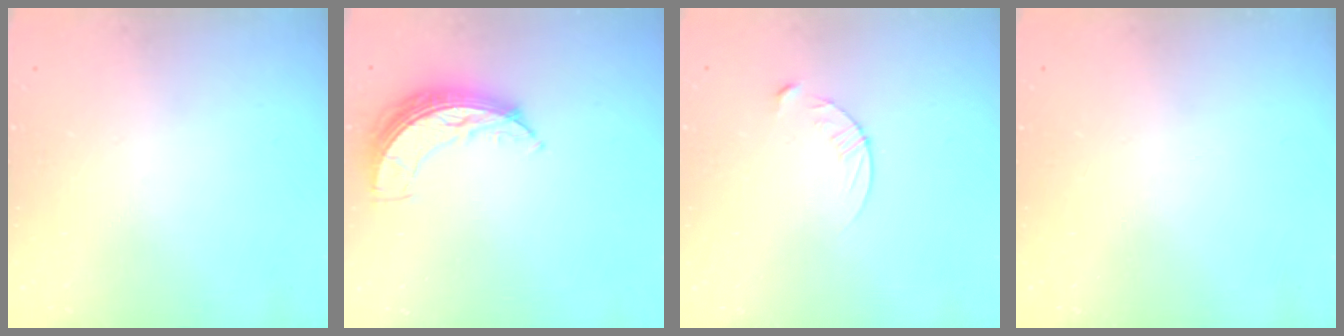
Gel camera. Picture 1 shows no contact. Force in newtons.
{"total": 7.8, "press": 7.8, "slide": 0.6}
{"total": 4.6, "press": 4.6, "slide": 0.5}
{"total": 0.0}